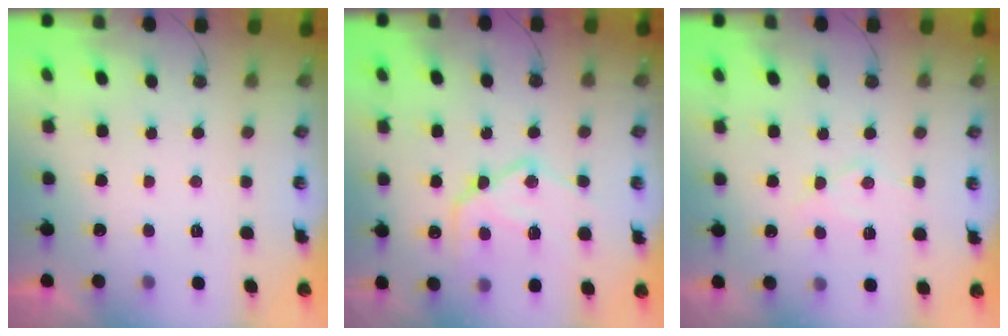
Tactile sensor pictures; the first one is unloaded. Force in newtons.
{"total": 18.2, "press": 18.1, "slide": 1.8}
{"total": 9.5, "press": 9.5, "slide": 0.8}